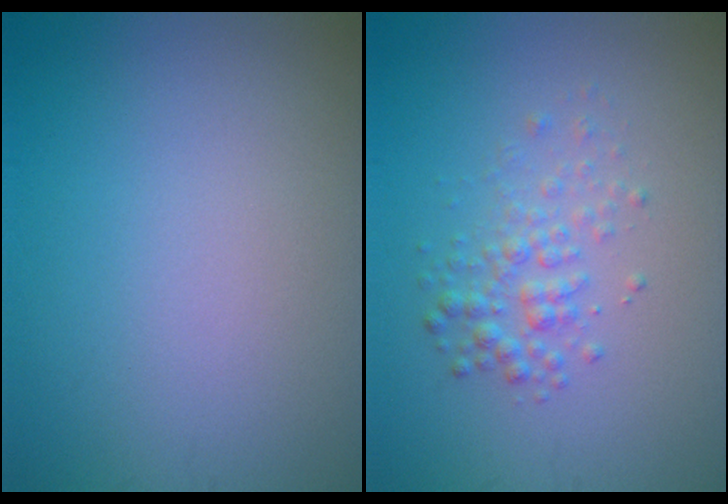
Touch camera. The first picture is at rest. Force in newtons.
{"total": 2.3, "press": 2.3, "slide": 0.1}